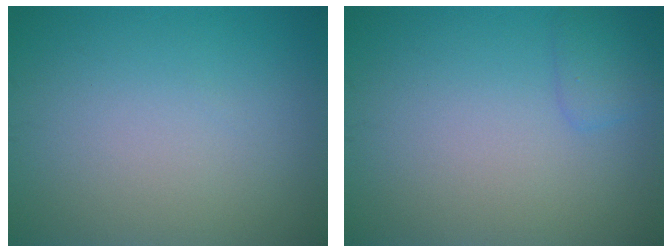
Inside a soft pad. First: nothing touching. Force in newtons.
{"total": 1.3, "press": 1.3, "slide": 0.1}